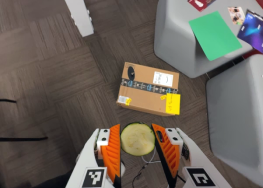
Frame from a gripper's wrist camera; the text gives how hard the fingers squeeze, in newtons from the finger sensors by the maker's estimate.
{"total": 7.5, "left": 7.8, "right": 7.2}